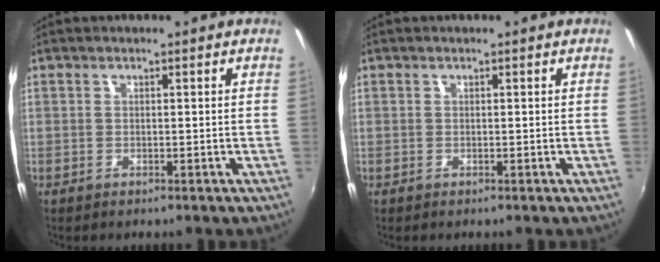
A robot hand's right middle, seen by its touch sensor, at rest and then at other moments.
{"total": 0.0}